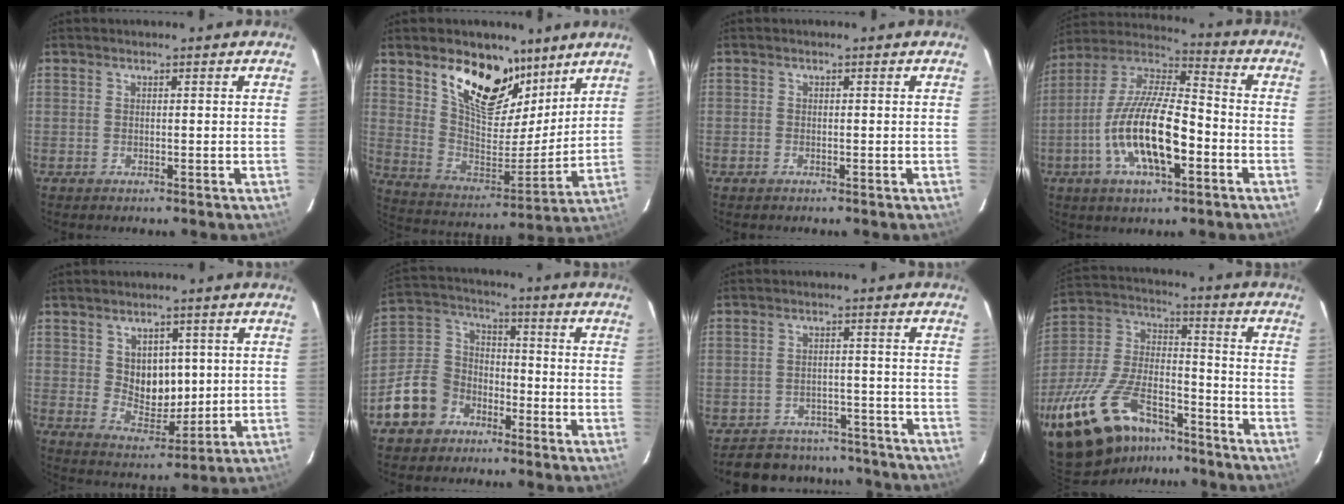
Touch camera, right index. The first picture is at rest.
{"total": 19.0, "force": [12.0, 9.6, 11.3], "torque": [-0.199, -0.005, 0.216]}
{"total": 0.8, "force": [-0.6, 0.5, 0.1], "torque": [-0.003, -0.001, -0.010]}
{"total": 17.7, "force": [-5.9, 6.0, 15.5], "torque": [-0.311, -0.008, -0.113]}
{"total": 8.1, "force": [1.8, 6.2, 4.8], "torque": [-0.079, -0.001, 0.046]}
{"total": 13.3, "force": [-7.5, 10.0, 4.4], "torque": [-0.123, 0.044, -0.121]}
{"total": 14.5, "force": [-12.8, 5.9, 3.3], "torque": [-0.082, 0.033, -0.158]}
{"total": 28.9, "force": [-19.2, 13.3, 17.1], "torque": [-0.376, -0.016, -0.316]}